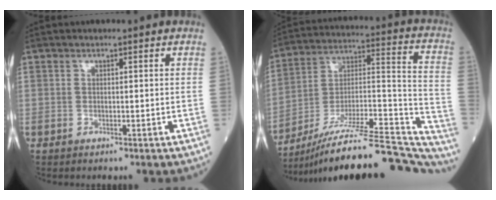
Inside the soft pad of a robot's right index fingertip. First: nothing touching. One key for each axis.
{"total": 30.5, "fx": -27.2, "fy": 3.1, "fz": 13.6, "tx": -0.143, "ty": 0.011, "tz": -0.400}